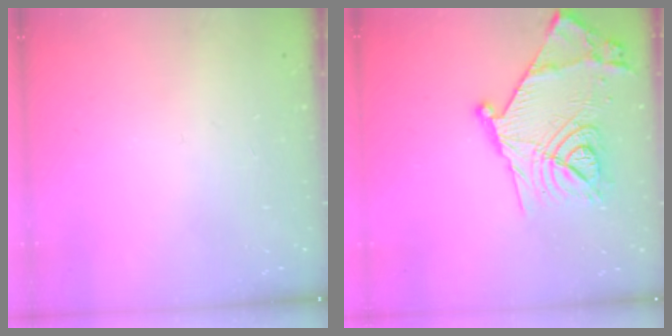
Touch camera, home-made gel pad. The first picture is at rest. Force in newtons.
{"total": 22.3, "press": 22.3, "slide": 1.1}